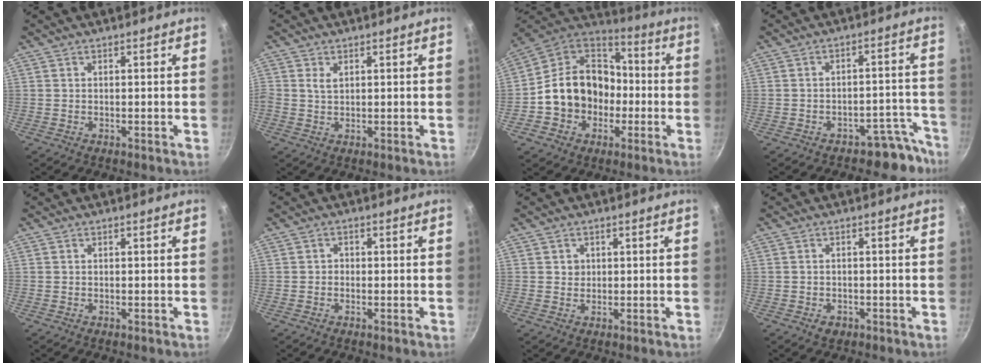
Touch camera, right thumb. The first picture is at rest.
{"total": 1.9, "force": [0.7, 1.3, 1.3], "torque": [-0.023, -0.001, 0.013]}
{"total": 17.8, "force": [-2.6, 14.8, 9.5], "torque": [-0.136, 0.056, -0.049]}
{"total": 6.9, "force": [-5.7, 3.7, 1.4], "torque": [0.053, 0.078, -0.066]}
{"total": 0.0}
{"total": 1.1, "force": [-0.3, 1.0, 0.4], "torque": [-0.002, 0.003, -0.008]}
{"total": 1.7, "force": [0.4, 1.5, 0.4], "torque": [0.001, 0.002, 0.005]}
{"total": 2.2, "force": [-1.1, 1.7, 1.0], "torque": [-0.016, 0.008, -0.011]}